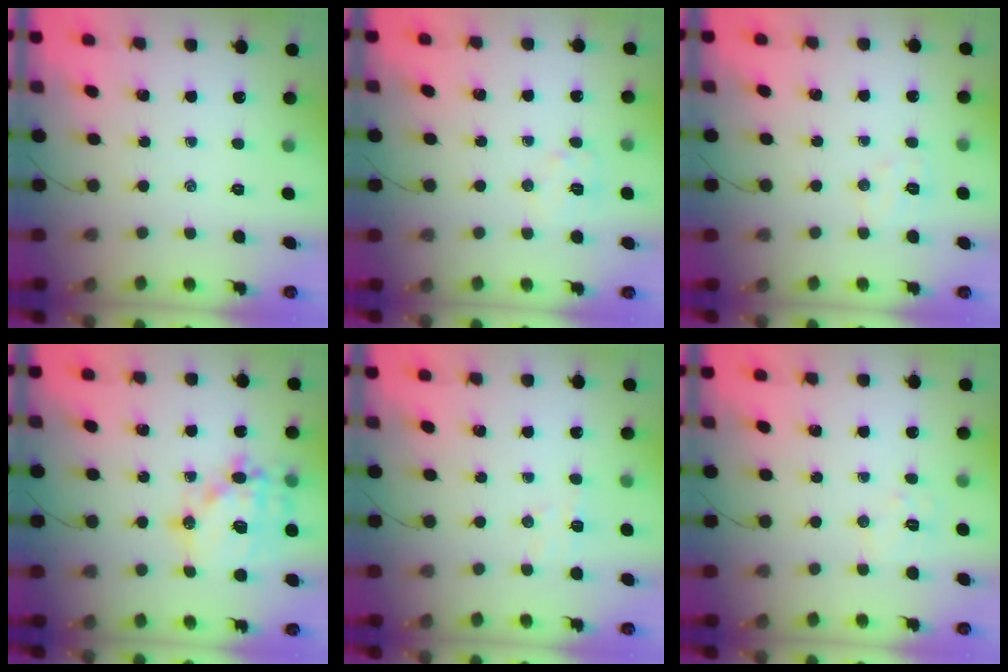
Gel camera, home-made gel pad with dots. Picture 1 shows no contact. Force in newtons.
{"total": 5.8, "press": 5.8, "slide": 0.6}
{"total": 5.6, "press": 5.5, "slide": 0.9}
{"total": 17.0, "press": 16.6, "slide": 3.5}
{"total": 4.9, "press": 4.9, "slide": 0.7}
{"total": 5.9, "press": 5.8, "slide": 0.9}